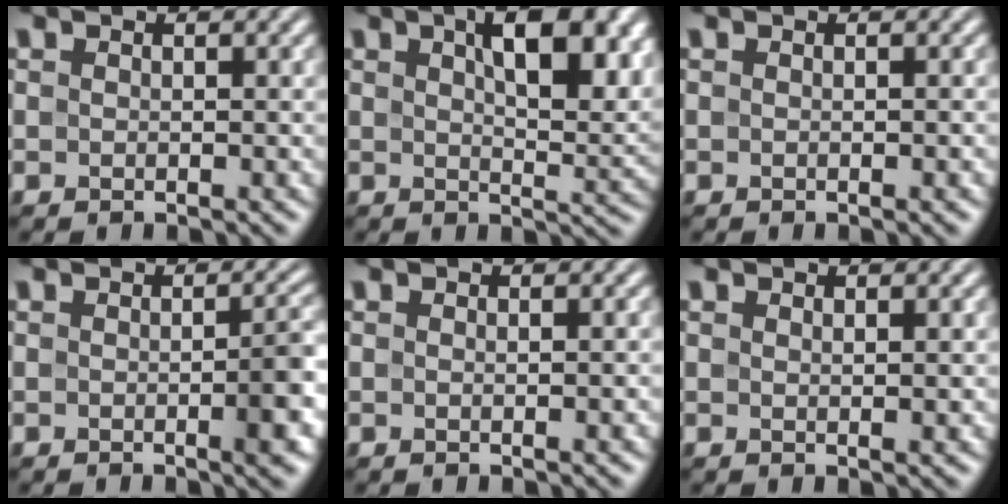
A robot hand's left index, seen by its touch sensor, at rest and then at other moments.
{"total": 8.3, "force": [3.2, 3.2, 6.9], "torque": [-0.099, 0.005, 0.051]}
{"total": 0.8, "force": [-0.2, 0.1, 0.8], "torque": [-0.007, 0.000, -0.005]}
{"total": 2.9, "force": [-0.6, 0.5, 2.8], "torque": [-0.037, 0.000, -0.008]}
{"total": 0.8, "force": [-0.1, 0.0, 0.8], "torque": [-0.010, 0.000, -0.003]}
{"total": 0.8, "force": [0.3, 0.1, 0.7], "torque": [-0.012, -0.002, 0.006]}